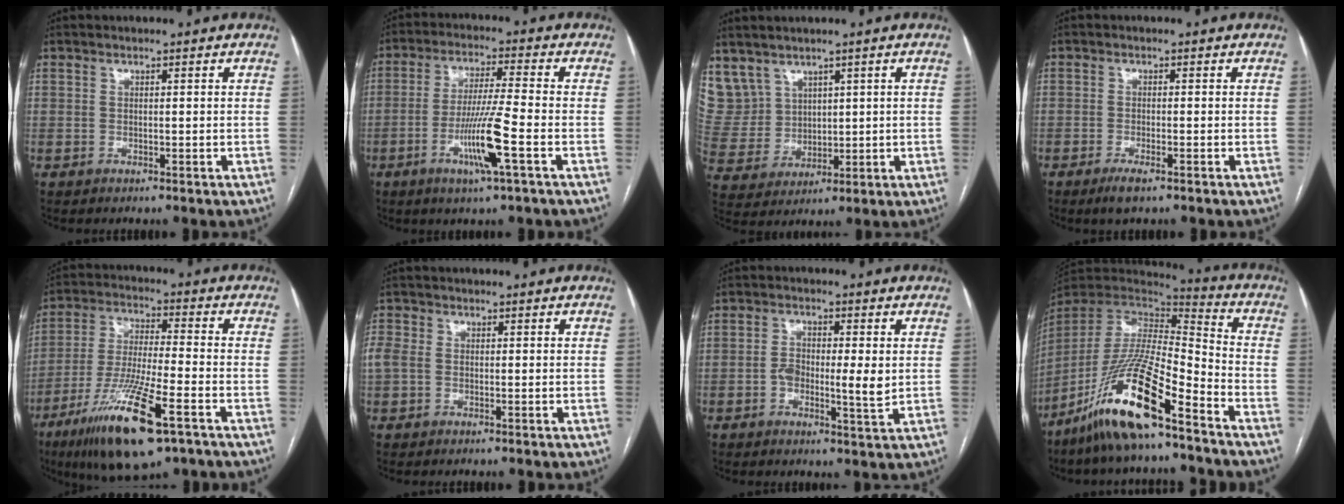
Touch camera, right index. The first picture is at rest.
{"total": 9.7, "force": [-3.5, -0.5, 9.0], "torque": [-0.173, -0.011, -0.067]}
{"total": 10.5, "force": [6.2, 8.4, 1.6], "torque": [-0.060, 0.040, 0.158]}
{"total": 2.7, "force": [-1.8, 0.4, 2.0], "torque": [-0.036, -0.003, -0.031]}
{"total": 16.7, "force": [-9.2, 2.2, 13.8], "torque": [-0.275, -0.038, -0.161]}
{"total": 3.2, "force": [0.1, 2.5, 2.0], "torque": [-0.068, 0.020, 0.005]}
{"total": 6.1, "force": [-0.3, 1.9, 5.8], "torque": [-0.100, -0.001, -0.009]}
{"total": 18.3, "force": [-12.1, 2.1, 13.5], "torque": [-0.295, -0.032, -0.231]}